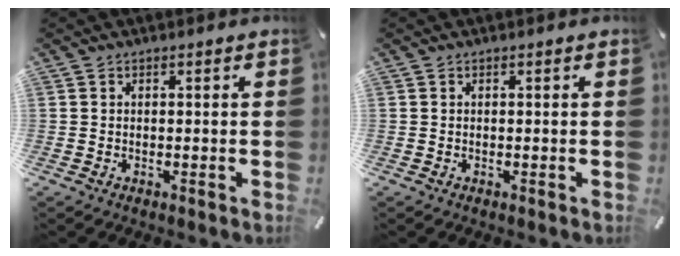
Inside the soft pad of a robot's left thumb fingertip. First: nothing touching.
{"total": 0.0}